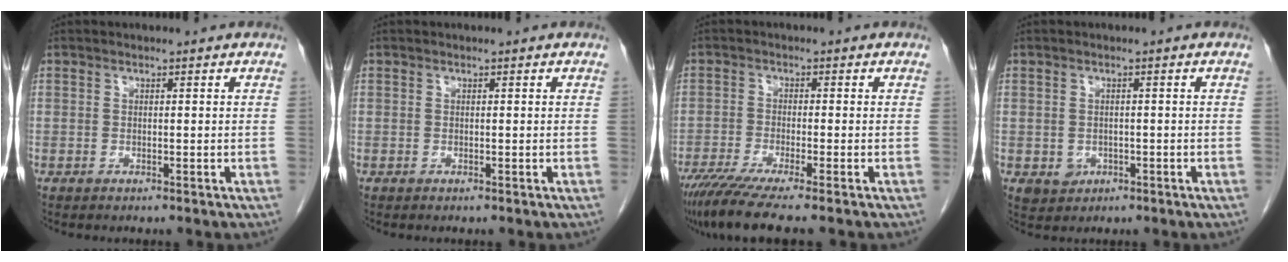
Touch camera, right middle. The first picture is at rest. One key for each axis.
{"total": 0.0}
{"total": 8.7, "fx": -6.8, "fy": -0.4, "fz": 5.4, "tx": -0.086, "ty": -0.025, "tz": -0.114}
{"total": 2.9, "fx": -0.8, "fy": 2.7, "fz": 1.0, "tx": -0.015, "ty": 0.001, "tz": -0.002}